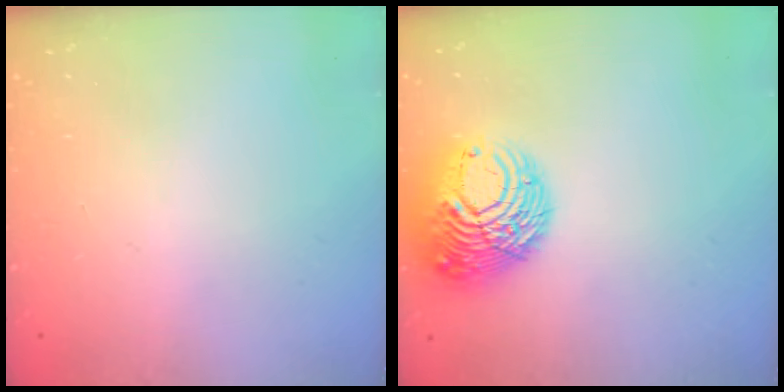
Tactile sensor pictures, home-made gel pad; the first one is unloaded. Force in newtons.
{"total": 12.5, "press": 12.5, "slide": 1.5}